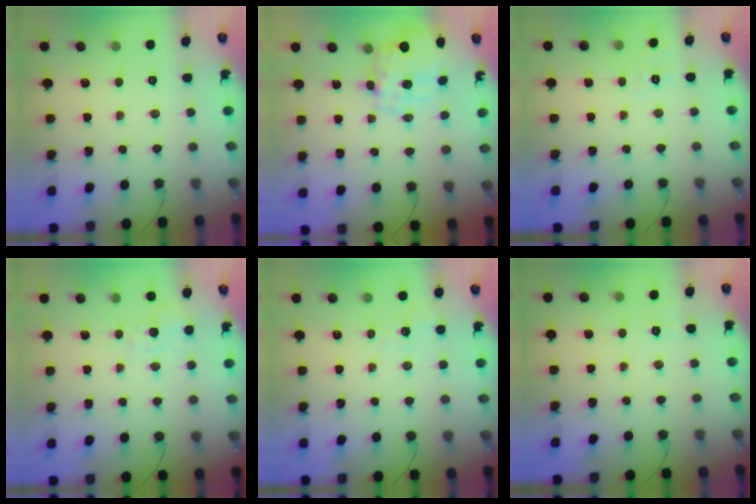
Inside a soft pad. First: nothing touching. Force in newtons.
{"total": 2.1, "press": 1.7, "slide": 1.1}
{"total": 6.7, "press": 6.5, "slide": 1.8}
{"total": 2.2, "press": 1.3, "slide": 1.8}
{"total": 2.1, "press": 1.1, "slide": 1.9}
{"total": 1.8, "press": 0.9, "slide": 1.6}